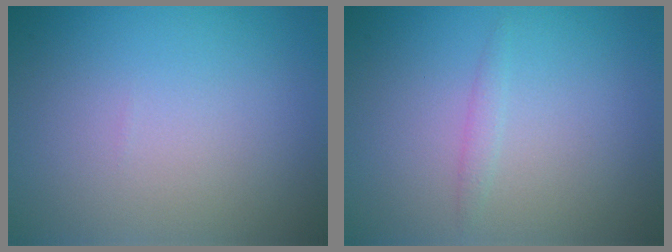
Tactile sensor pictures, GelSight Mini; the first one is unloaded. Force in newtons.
{"total": 0.8, "press": 0.8, "slide": 0.1}